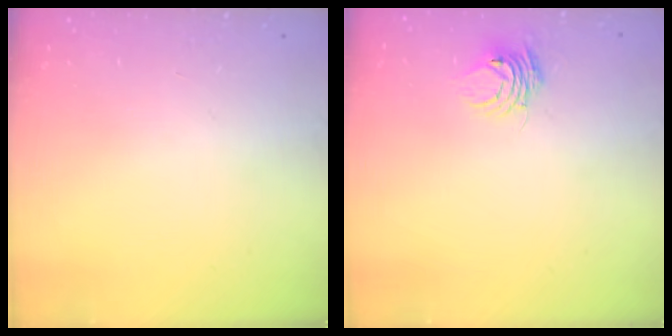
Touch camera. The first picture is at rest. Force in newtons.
{"total": 4.8, "press": 4.8, "slide": 0.3}